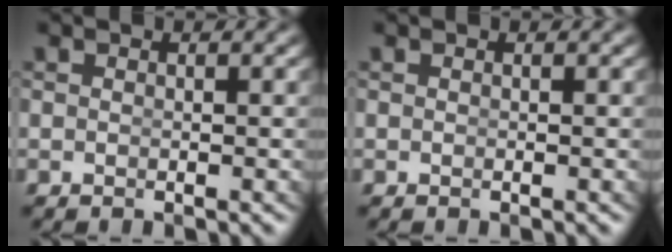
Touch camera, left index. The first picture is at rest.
{"total": 0.0}